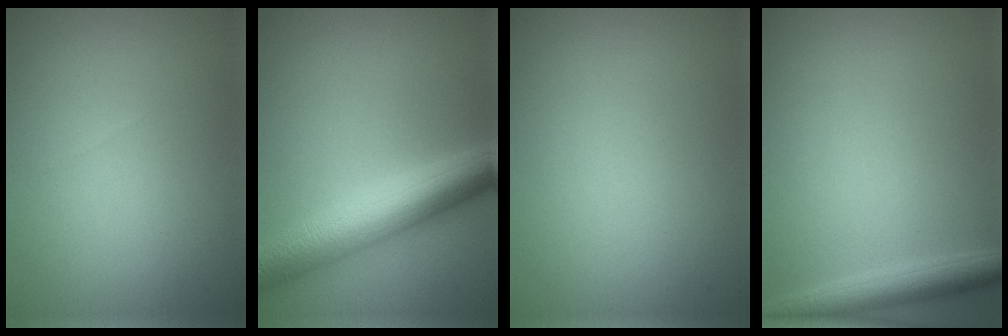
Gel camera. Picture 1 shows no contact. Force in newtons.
{"total": 7.6, "press": 7.6, "slide": 0.1}
{"total": 0.0}
{"total": 3.0, "press": 3.0, "slide": 0.2}